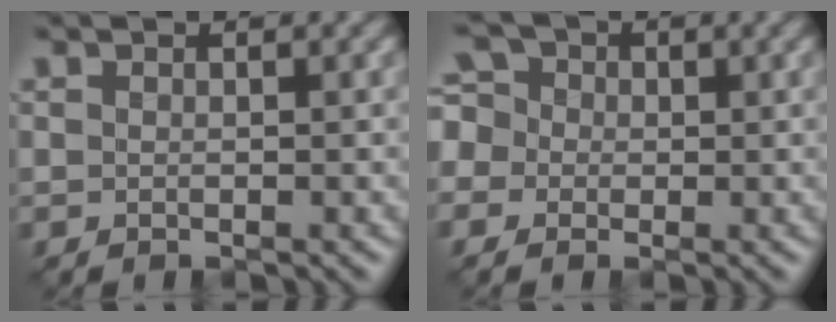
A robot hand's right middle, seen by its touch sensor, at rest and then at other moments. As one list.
[{"total": 5.3, "force": [0.2, 4.7, 2.3], "torque": [-0.052, 0.031, -0.032]}]